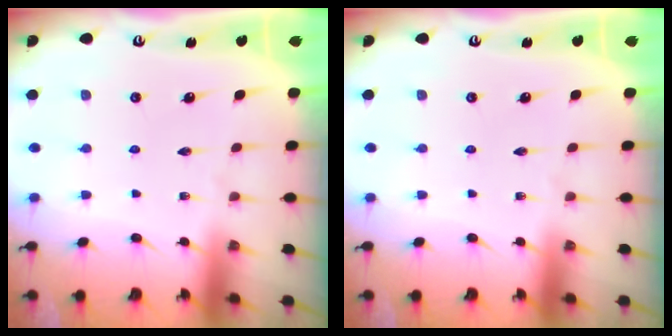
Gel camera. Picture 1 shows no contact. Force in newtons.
{"total": 0.0}